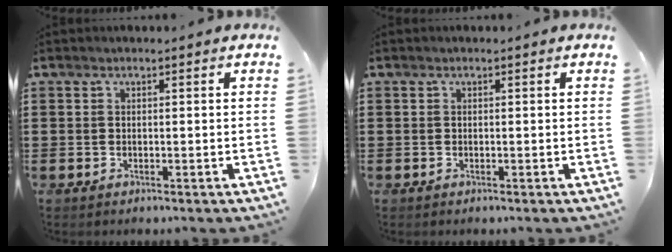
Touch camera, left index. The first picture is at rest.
{"total": 0.0}